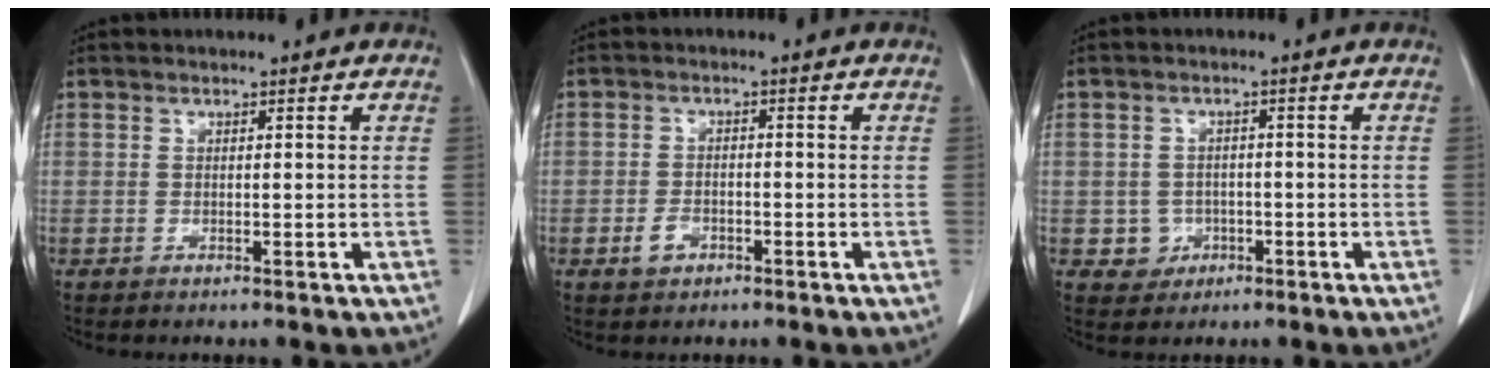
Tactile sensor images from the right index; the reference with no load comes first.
{"total": 2.7, "force": [-1.4, 1.7, 1.4], "torque": [-0.026, 0.003, -0.020]}
{"total": 3.3, "force": [-1.1, 3.1, 0.2], "torque": [0.007, 0.012, -0.009]}